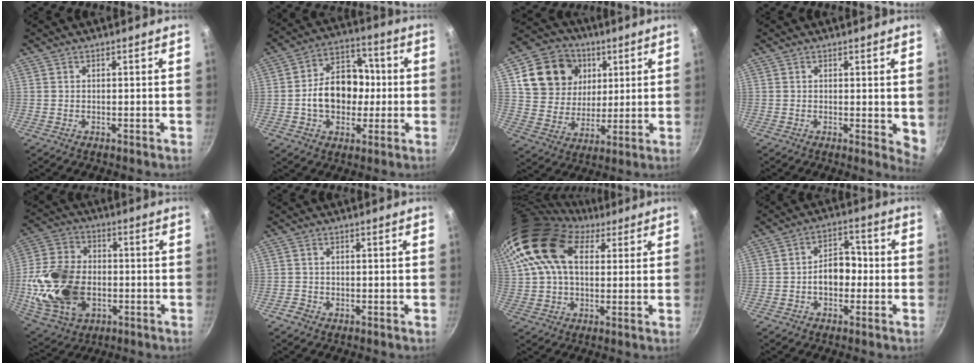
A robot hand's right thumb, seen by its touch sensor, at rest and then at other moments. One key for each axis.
{"total": 14.3, "fx": -1.0, "fy": 10.8, "fz": 9.4, "tx": -0.104, "ty": 0.031, "tz": -0.027}
{"total": 15.8, "fx": 5.6, "fy": 13.2, "fz": 6.8, "tx": -0.097, "ty": -0.008, "tz": 0.099}
{"total": 3.7, "fx": 0.8, "fy": 1.6, "fz": 3.3, "tx": -0.033, "ty": -0.007, "tz": 0.010}
{"total": 19.6, "fx": -2.8, "fy": 13.7, "fz": 13.7, "tx": -0.261, "ty": 0.017, "tz": -0.046}
{"total": 1.6, "fx": -0.8, "fy": 1.2, "fz": 0.4, "tx": -0.004, "ty": 0.008, "tz": -0.014}
{"total": 17.8, "fx": 6.9, "fy": 11.6, "fz": 11.5, "tx": -0.216, "ty": 0.011, "tz": 0.113}
{"total": 7.4, "fx": -1.2, "fy": 5.2, "fz": 5.1, "tx": -0.034, "ty": 0.028, "tz": -0.026}